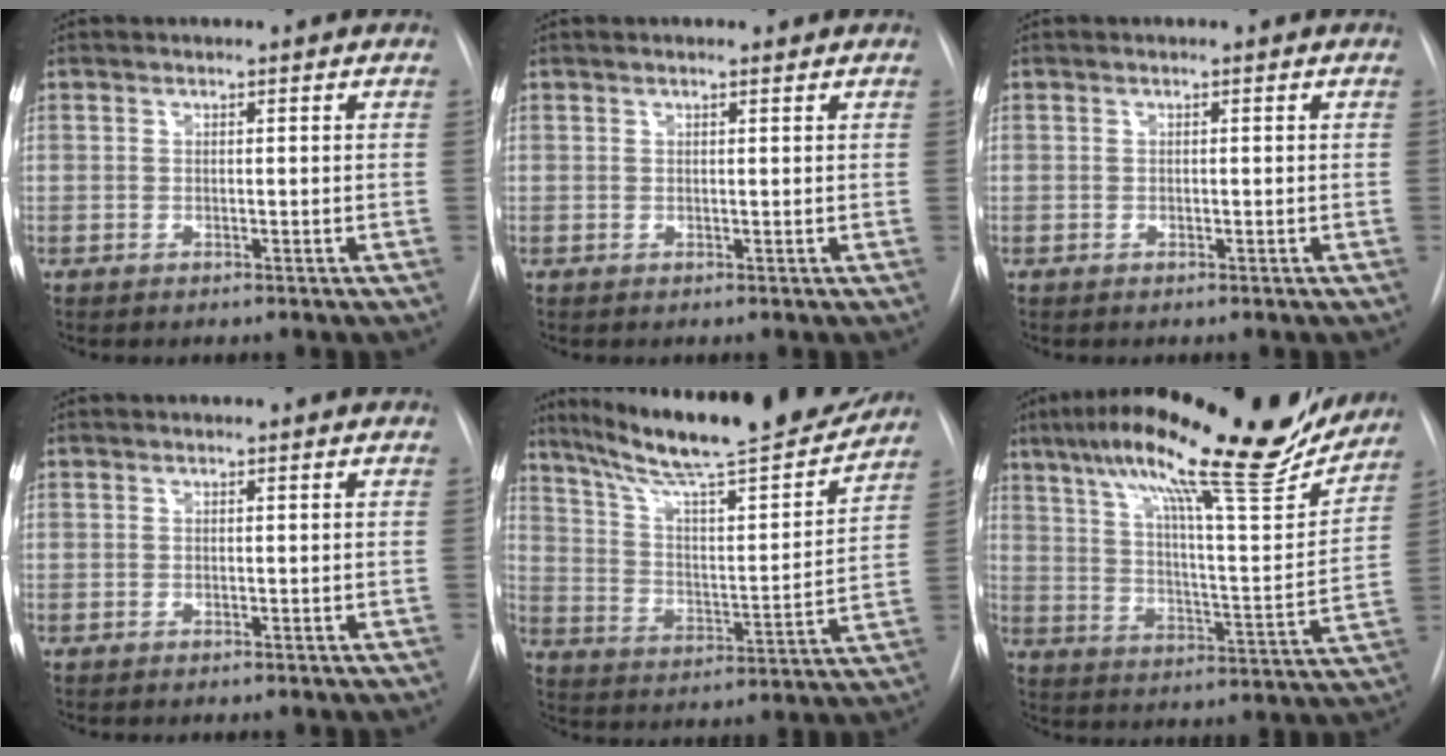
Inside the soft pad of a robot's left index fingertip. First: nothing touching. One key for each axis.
{"total": 1.5, "fx": 1.2, "fy": 0.2, "fz": 0.9, "tx": -0.017, "ty": 0.012, "tz": 0.018}
{"total": 0.0}
{"total": 0.0}
{"total": 23.4, "fx": 20.2, "fy": 2.1, "fz": 11.5, "tx": -0.193, "ty": -0.023, "tz": 0.304}
{"total": 25.5, "fx": 20.0, "fy": 3.3, "fz": 15.4, "tx": -0.253, "ty": 0.003, "tz": 0.289}